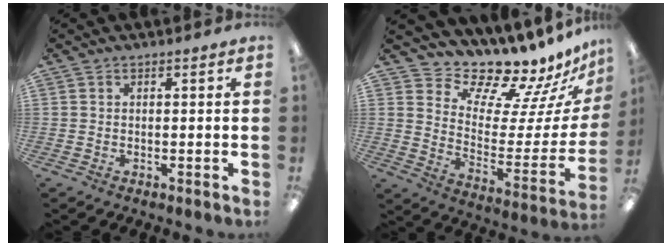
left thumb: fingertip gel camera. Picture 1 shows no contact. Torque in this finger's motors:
{"motor_torque": [0.81, -0.59, -0.46, -0.49, 0.01]}